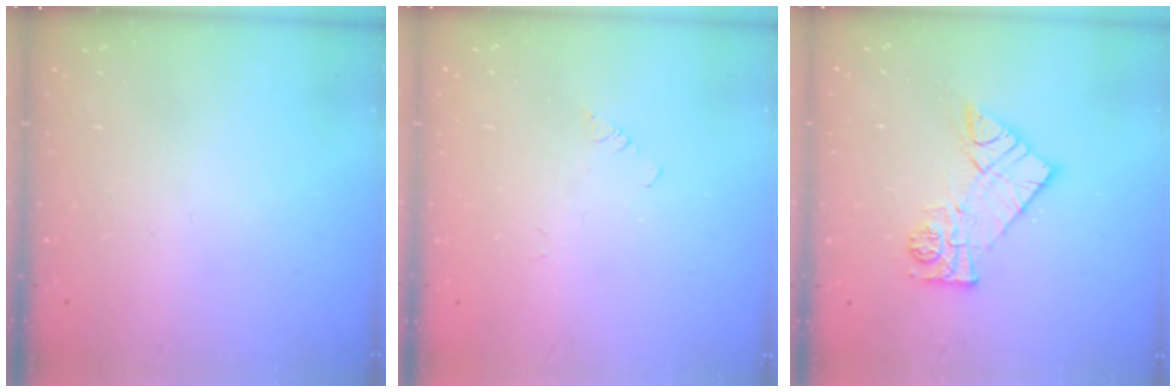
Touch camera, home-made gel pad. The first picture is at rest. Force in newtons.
{"total": 1.0, "press": 0.9, "slide": 0.2}
{"total": 11.2, "press": 11.2, "slide": 0.8}